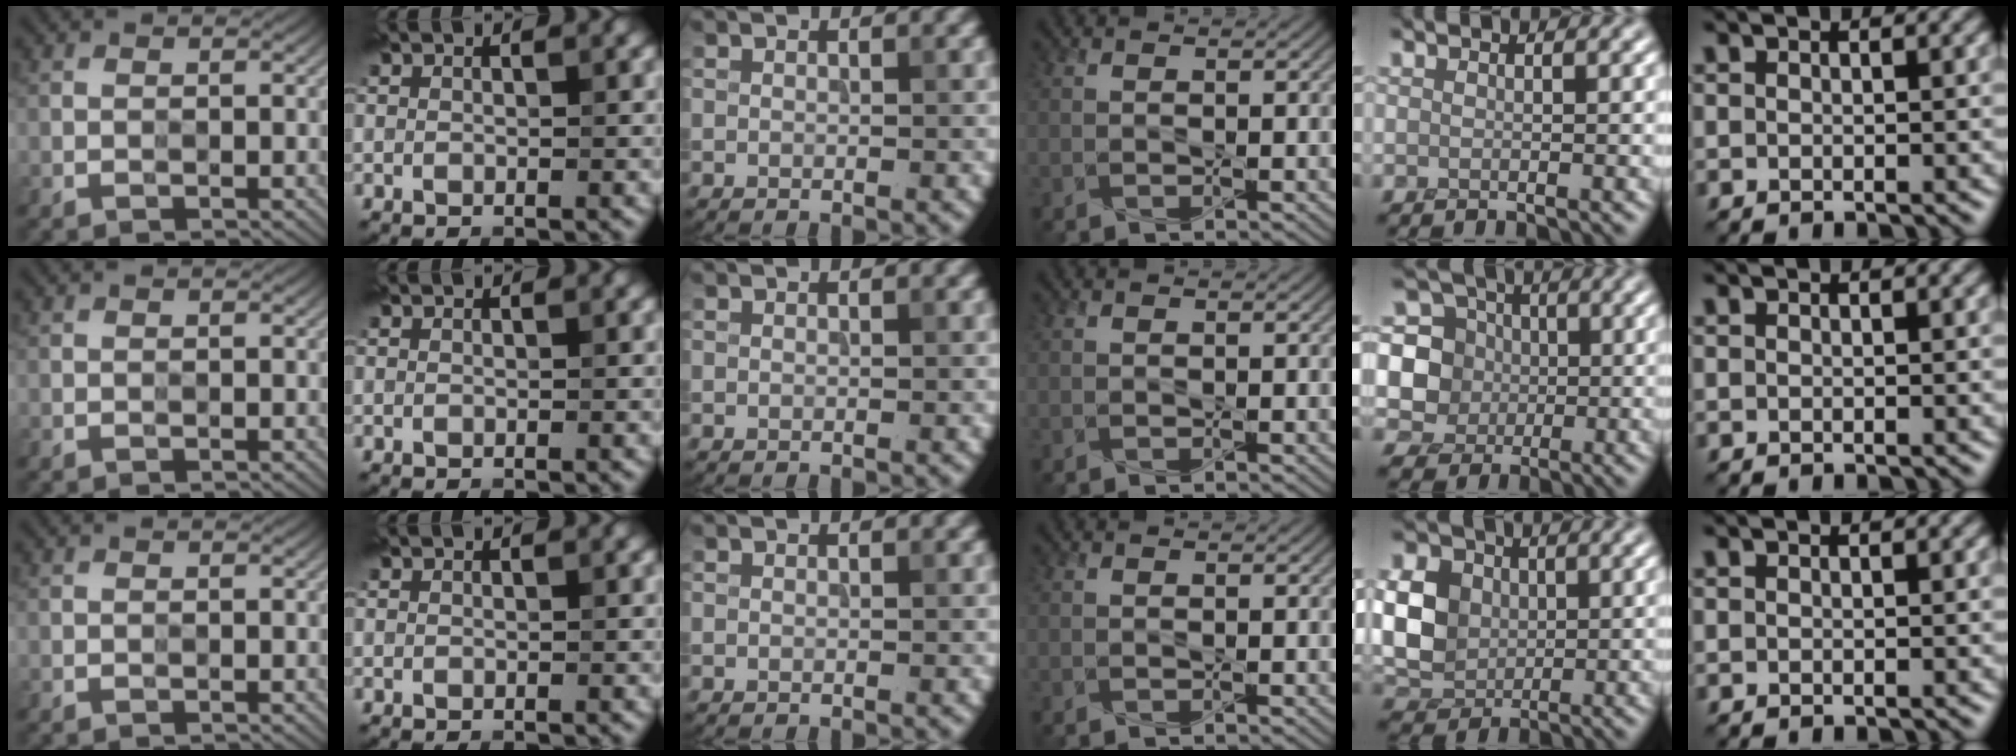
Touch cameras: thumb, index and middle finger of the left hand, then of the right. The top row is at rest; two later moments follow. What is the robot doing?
{"motion": "press", "object": "toy piano key"}